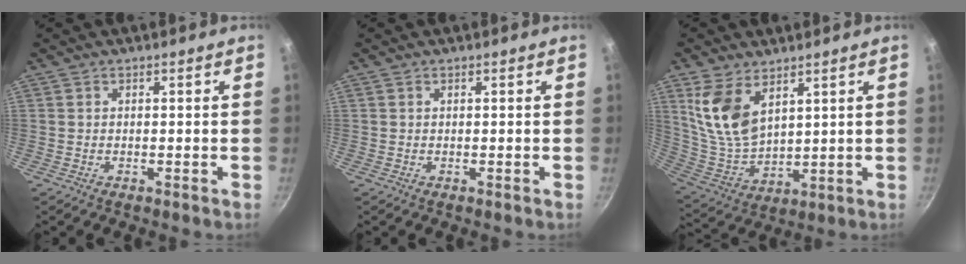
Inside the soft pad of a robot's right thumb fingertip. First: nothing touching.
{"total": 0.0}
{"total": 12.4, "force": [5.9, 7.0, 8.3], "torque": [-0.153, -0.041, 0.133]}